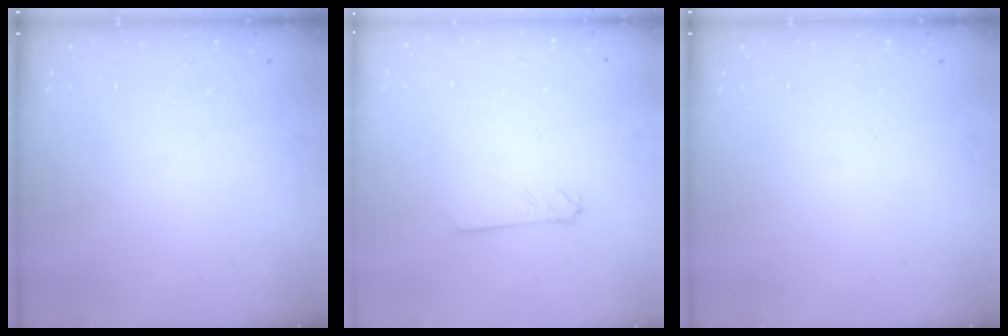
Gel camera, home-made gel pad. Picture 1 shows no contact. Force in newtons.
{"total": 2.7, "press": 2.7, "slide": 0.3}
{"total": 0.0}